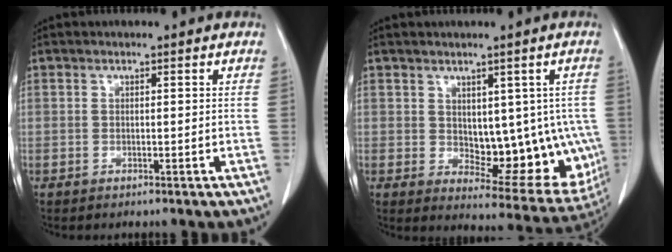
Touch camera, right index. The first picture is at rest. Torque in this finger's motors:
{"motor_torque": [0.27, 0.04, 0.18, 0.03]}